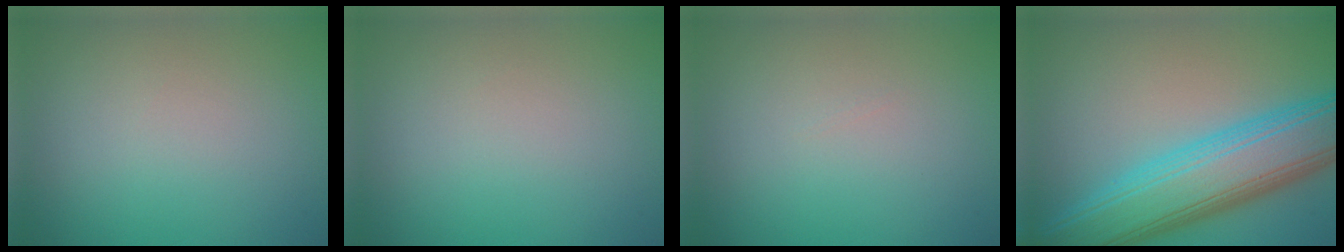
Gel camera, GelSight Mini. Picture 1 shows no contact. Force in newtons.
{"total": 0.0}
{"total": 0.0}
{"total": 10.0, "press": 10.0, "slide": 0.3}